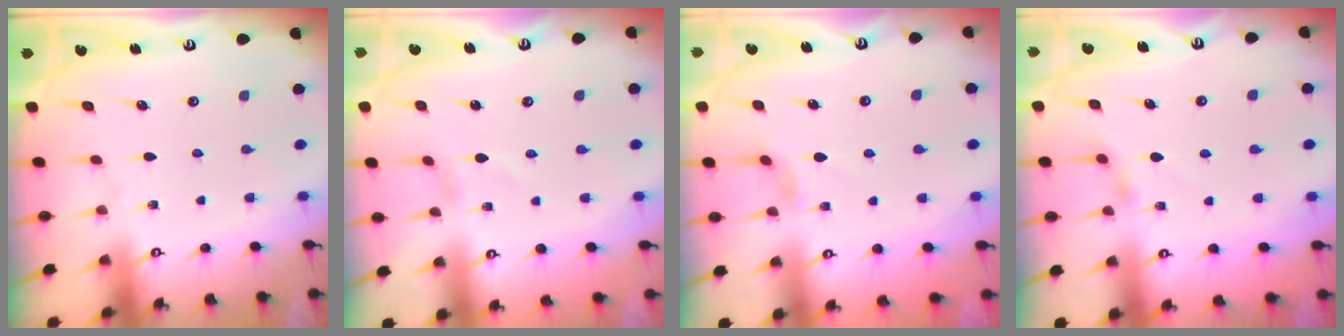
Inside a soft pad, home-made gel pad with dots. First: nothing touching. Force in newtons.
{"total": 1.3, "press": 1.3, "slide": 0.1}
{"total": 2.8, "press": 2.8, "slide": 0.4}
{"total": 2.8, "press": 2.7, "slide": 0.6}